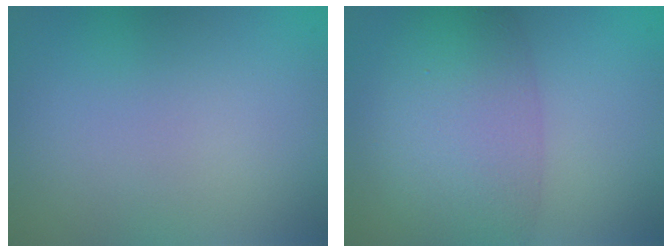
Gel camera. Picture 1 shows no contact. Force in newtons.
{"total": 6.9, "press": 6.9, "slide": 0.2}